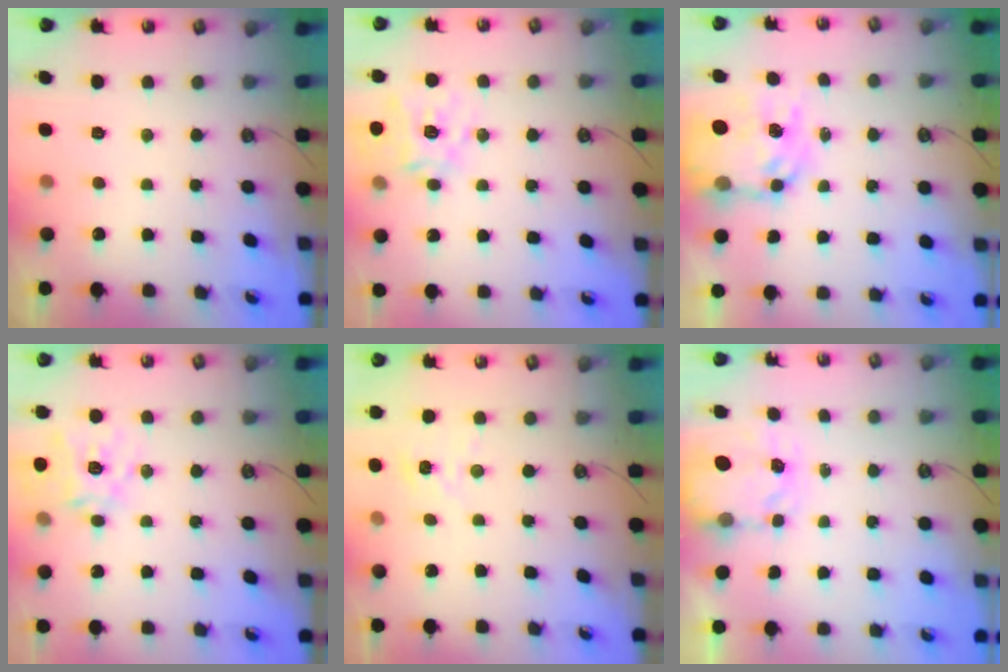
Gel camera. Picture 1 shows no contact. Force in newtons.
{"total": 16.6, "press": 16.4, "slide": 2.3}
{"total": 13.0, "press": 13.0, "slide": 1.1}
{"total": 16.6, "press": 16.4, "slide": 2.3}
{"total": 2.9, "press": 2.8, "slide": 0.3}
{"total": 3.3, "press": 3.3, "slide": 0.4}